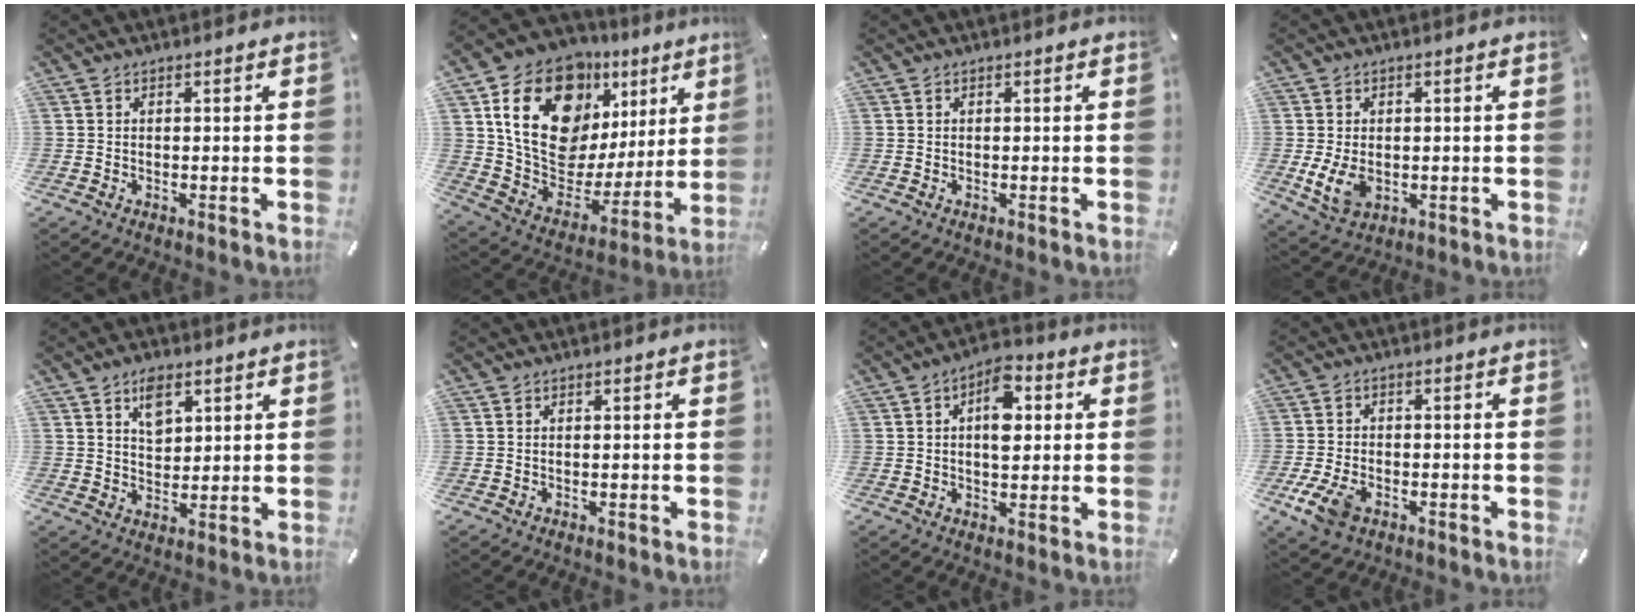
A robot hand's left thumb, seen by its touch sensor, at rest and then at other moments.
{"total": 21.1, "force": [10.6, 14.2, 11.6], "torque": [-0.204, -0.073, 0.189]}
{"total": 0.0}
{"total": 6.1, "force": [-0.4, 4.3, 4.2], "torque": [-0.092, -0.005, -0.007]}
{"total": 6.0, "force": [3.2, 3.9, 3.2], "torque": [-0.042, -0.009, 0.052]}
{"total": 0.0}
{"total": 8.5, "force": [1.9, 5.0, 6.7], "torque": [-0.084, -0.006, 0.027]}
{"total": 6.8, "force": [-3.0, 4.2, 4.4], "torque": [-0.108, 0.005, -0.058]}